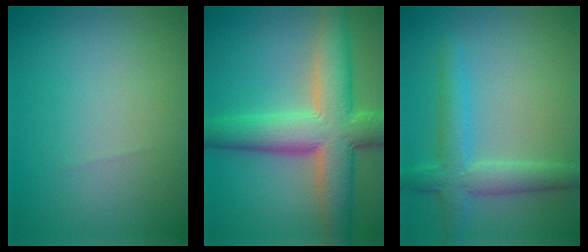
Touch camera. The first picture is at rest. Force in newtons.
{"total": 9.8, "press": 9.8, "slide": 0.8}
{"total": 4.1, "press": 4.1, "slide": 0.3}